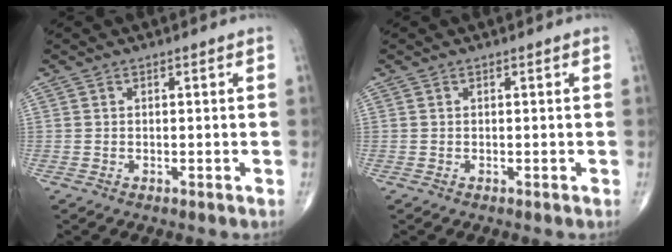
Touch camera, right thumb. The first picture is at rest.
{"total": 0.0}